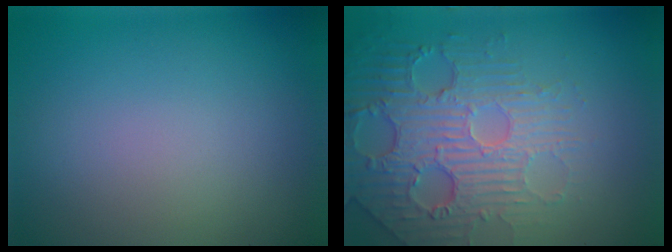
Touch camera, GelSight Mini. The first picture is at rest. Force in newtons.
{"total": 5.6, "press": 4.7, "slide": 3.0}